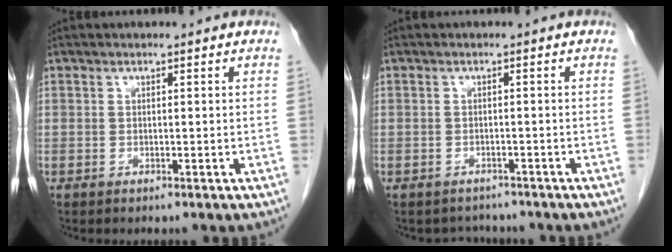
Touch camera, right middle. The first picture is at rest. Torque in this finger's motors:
{"motor_torque": [-0.41, -0.46, -0.15, -0.05]}